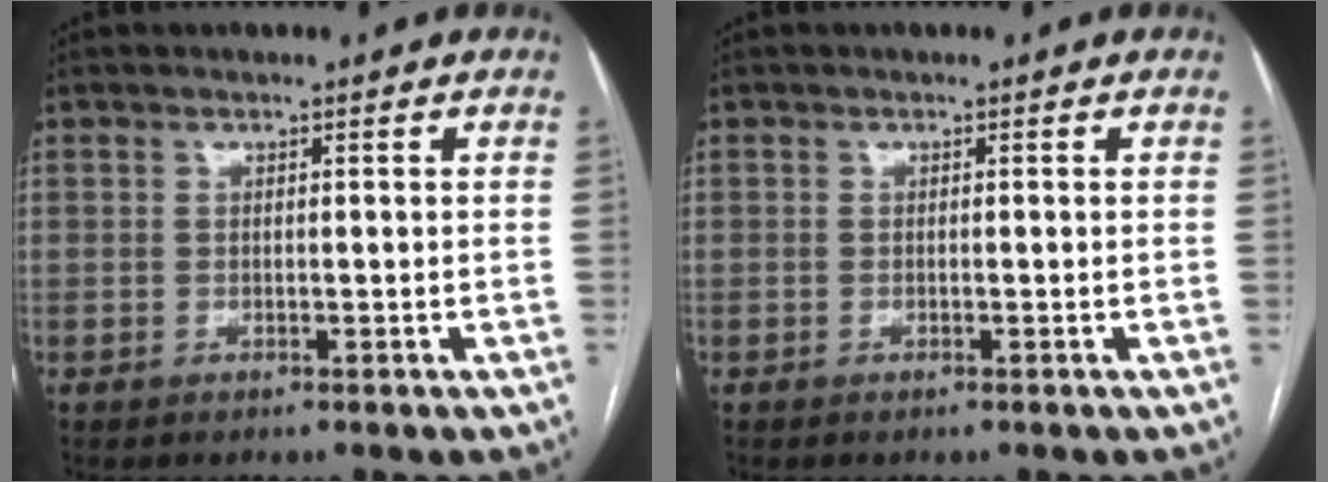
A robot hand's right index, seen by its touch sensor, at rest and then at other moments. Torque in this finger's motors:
{"motor_torque": [-0.04, -0.01, -0.08, 0.00]}